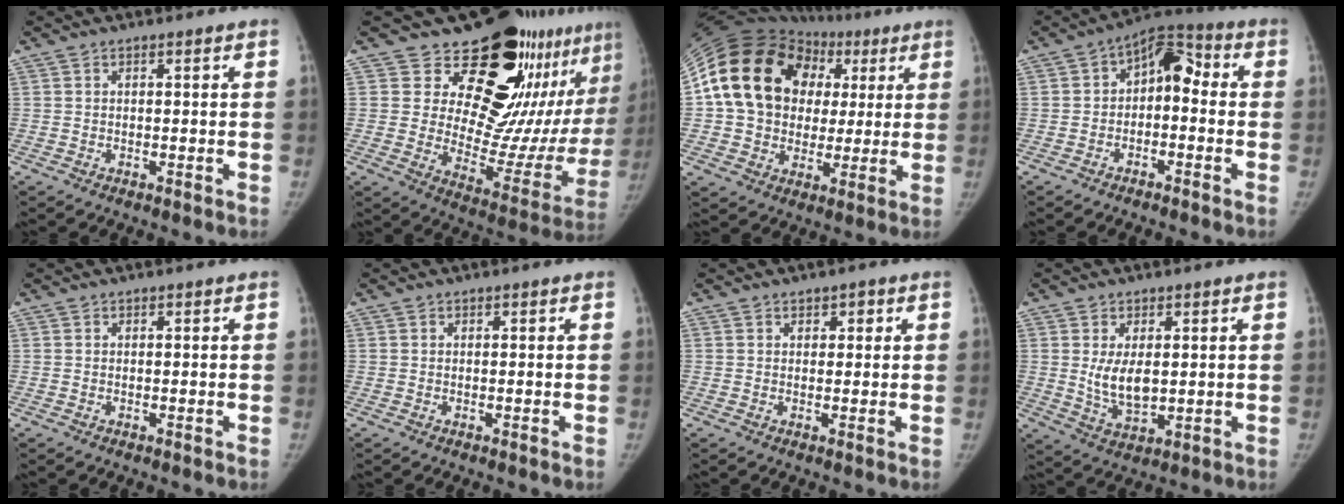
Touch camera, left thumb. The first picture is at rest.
{"total": 25.3, "force": [16.6, 11.9, 15.0], "torque": [-0.168, -0.104, 0.230]}
{"total": 23.8, "force": [5.2, 19.3, 13.0], "torque": [-0.220, 0.048, 0.096]}
{"total": 8.3, "force": [-0.6, 5.5, 6.2], "torque": [-0.062, 0.045, -0.026]}
{"total": 0.0}
{"total": 0.0}
{"total": 2.0, "force": [1.0, 1.5, 0.8], "torque": [0.009, -0.003, 0.010]}
{"total": 6.9, "force": [0.9, 4.1, 5.5], "torque": [-0.084, -0.018, 0.028]}